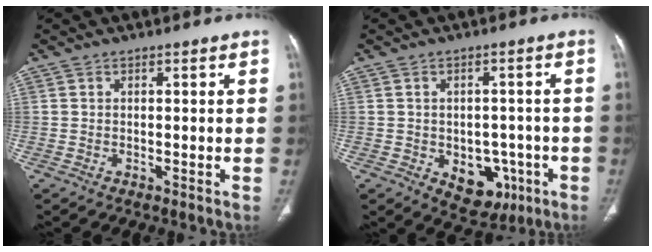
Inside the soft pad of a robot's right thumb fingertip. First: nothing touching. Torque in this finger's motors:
{"motor_torque": [1.91, 1.28, 0.76, -0.36, 0.03]}